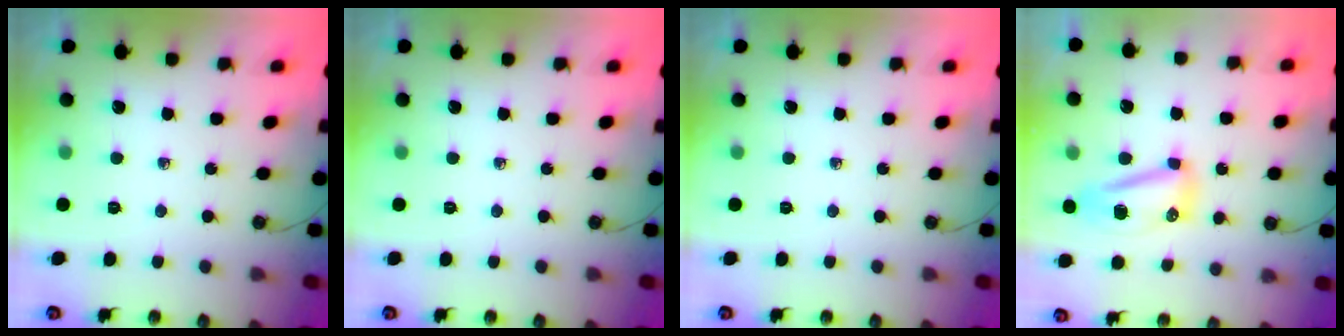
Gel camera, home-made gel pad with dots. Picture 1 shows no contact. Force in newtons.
{"total": 0.0}
{"total": 0.0}
{"total": 9.9, "press": 9.9, "slide": 0.8}